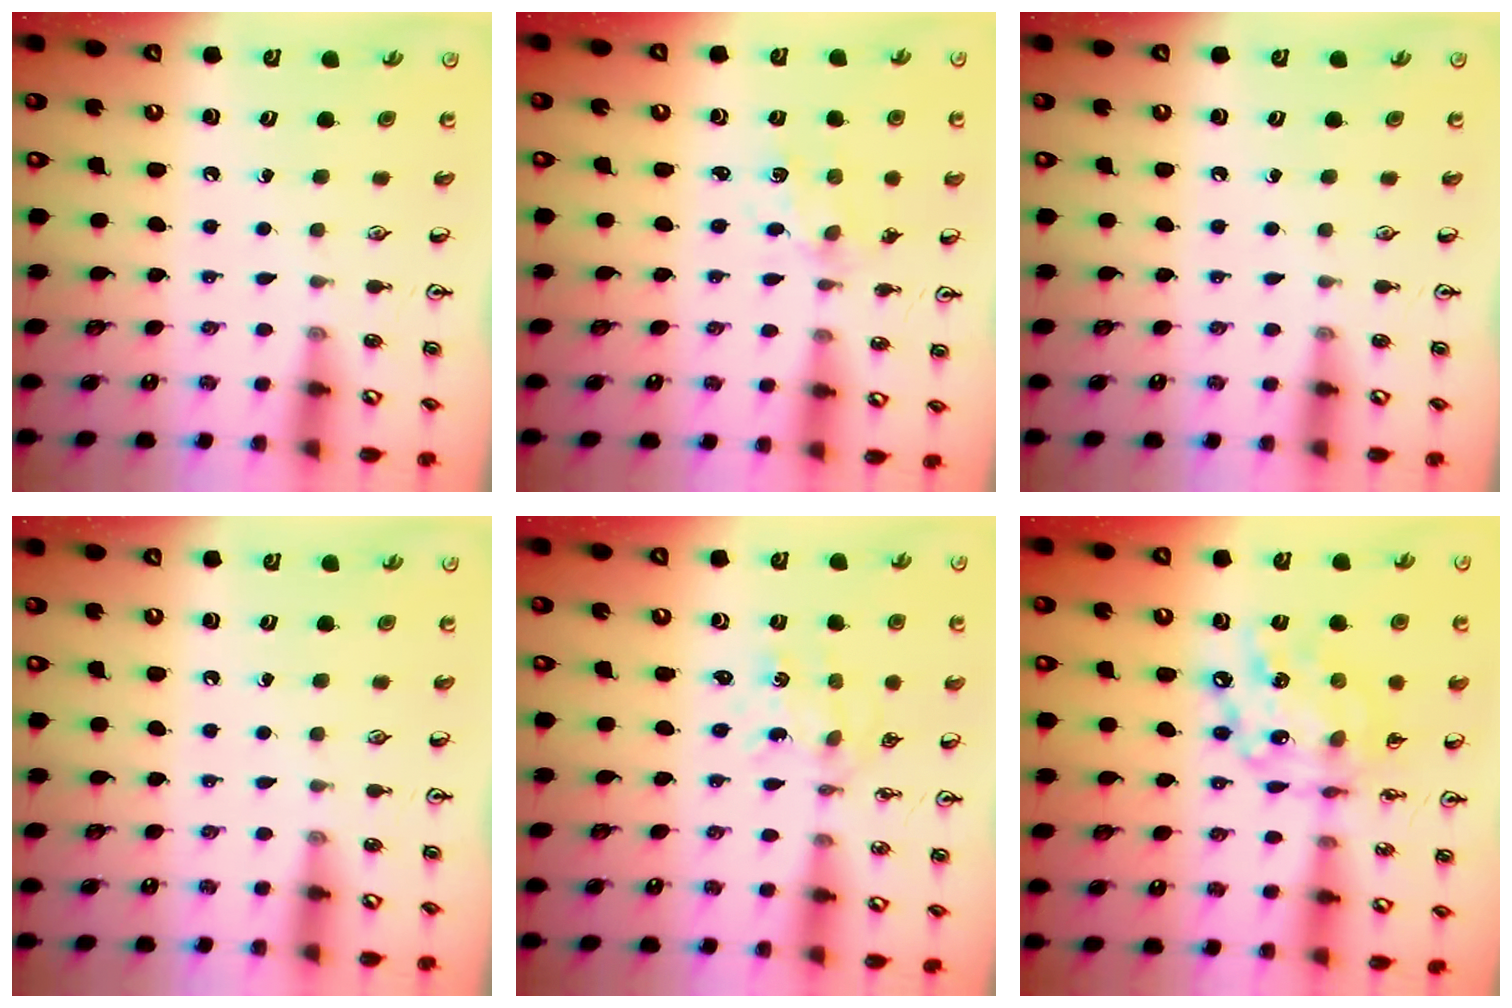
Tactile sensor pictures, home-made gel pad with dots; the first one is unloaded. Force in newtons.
{"total": 2.0, "press": 2.0, "slide": 0.5}
{"total": 0.0}
{"total": 0.0}
{"total": 0.9, "press": 0.9, "slide": 0.1}
{"total": 15.2, "press": 15.1, "slide": 1.6}